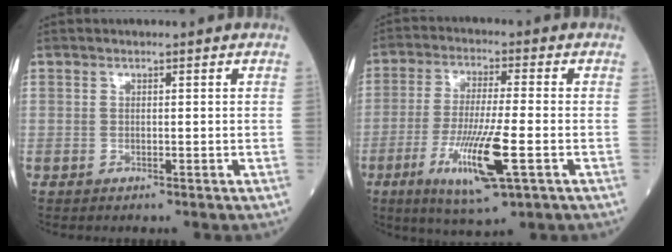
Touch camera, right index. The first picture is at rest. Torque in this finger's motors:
{"motor_torque": [0.33, -0.24, 0.28, 0.16]}